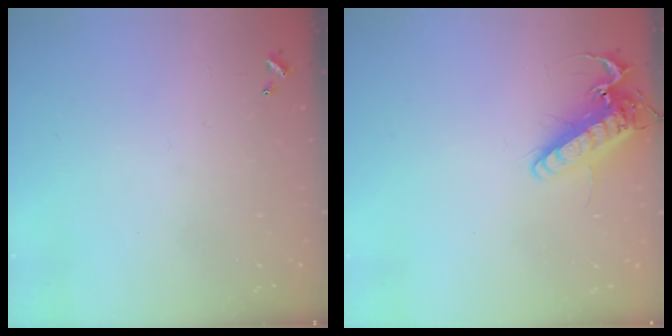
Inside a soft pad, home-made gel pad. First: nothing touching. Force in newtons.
{"total": 15.7, "press": 15.5, "slide": 2.4}